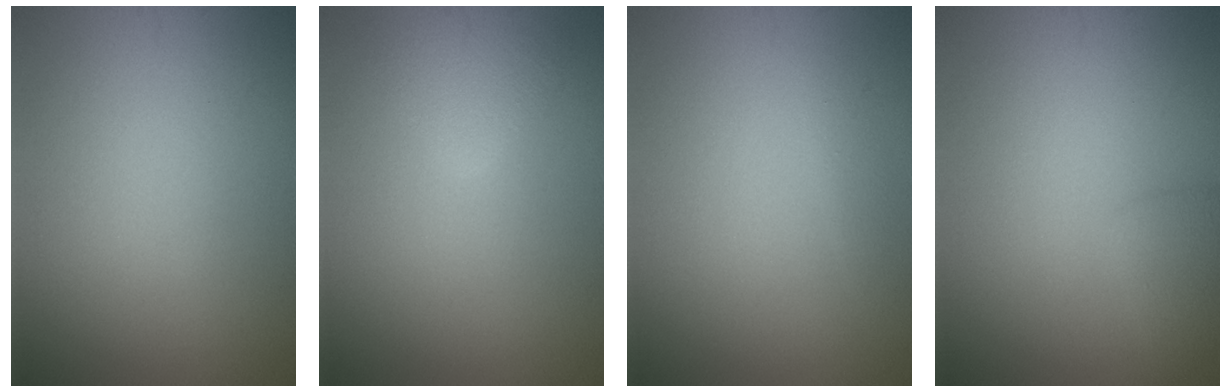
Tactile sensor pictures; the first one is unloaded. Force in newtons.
{"total": 2.3, "press": 2.3, "slide": 0.1}
{"total": 0.8, "press": 0.8, "slide": 0.0}
{"total": 1.6, "press": 1.6, "slide": 0.1}